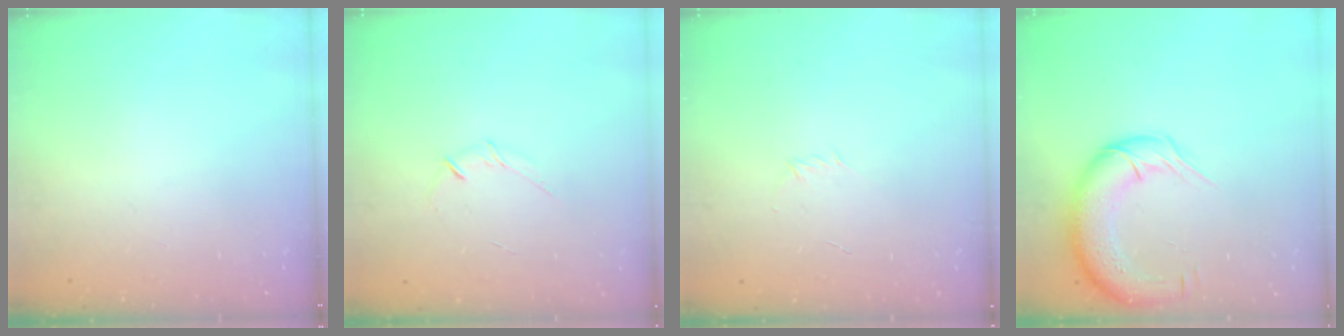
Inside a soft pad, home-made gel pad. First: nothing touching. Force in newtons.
{"total": 4.1, "press": 4.0, "slide": 0.9}
{"total": 2.9, "press": 2.8, "slide": 0.8}
{"total": 14.0, "press": 13.6, "slide": 3.1}